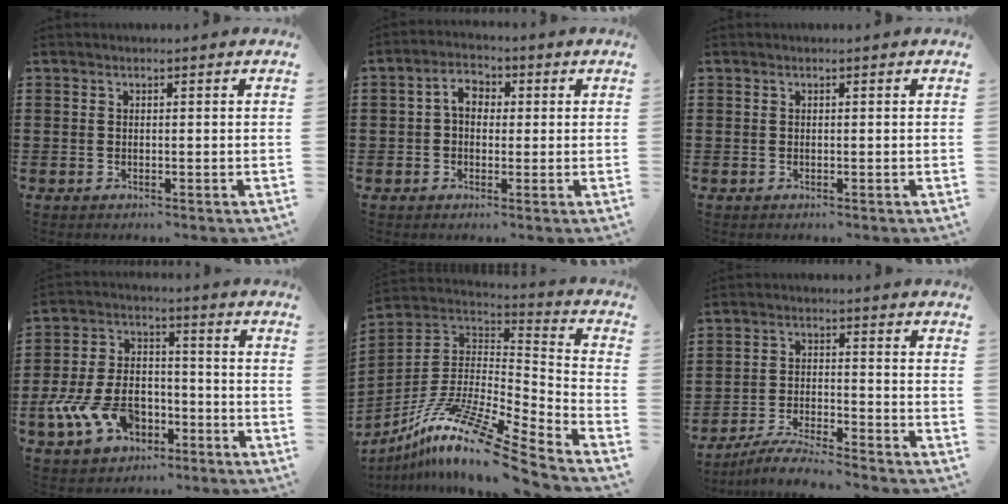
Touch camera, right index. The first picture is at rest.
{"total": 3.9, "force": [0.2, 2.9, 2.6], "torque": [-0.058, 0.016, 0.000]}
{"total": 0.0}
{"total": 10.8, "force": [-4.5, 7.1, 6.7], "torque": [-0.170, 0.013, -0.084]}
{"total": 14.0, "force": [-9.6, 1.7, 10.0], "torque": [-0.195, 0.011, -0.185]}
{"total": 5.1, "force": [-4.9, 0.0, 1.7], "torque": [-0.041, -0.005, -0.097]}